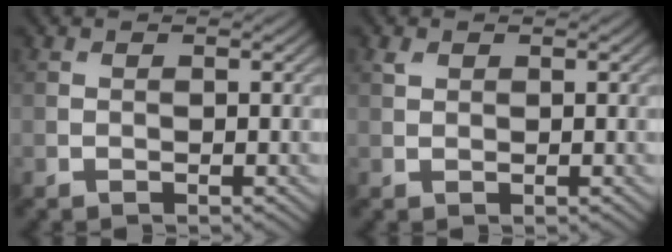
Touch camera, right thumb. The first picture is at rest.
{"total": 0.9, "force": [0.6, 0.5, 0.4], "torque": [-0.011, 0.000, 0.013]}